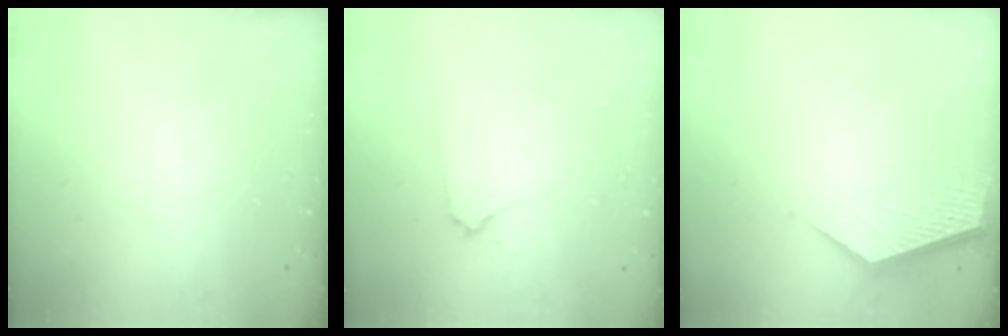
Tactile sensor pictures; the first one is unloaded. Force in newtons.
{"total": 3.3, "press": 3.3, "slide": 0.5}
{"total": 3.6, "press": 3.6, "slide": 0.4}